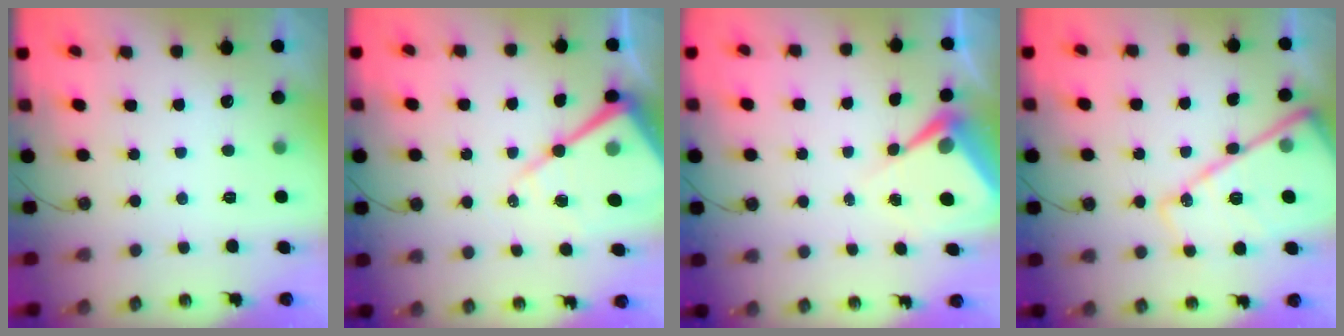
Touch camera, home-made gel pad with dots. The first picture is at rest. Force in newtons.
{"total": 16.4, "press": 16.3, "slide": 1.6}
{"total": 7.9, "press": 7.9, "slide": 0.5}
{"total": 20.9, "press": 20.8, "slide": 2.0}